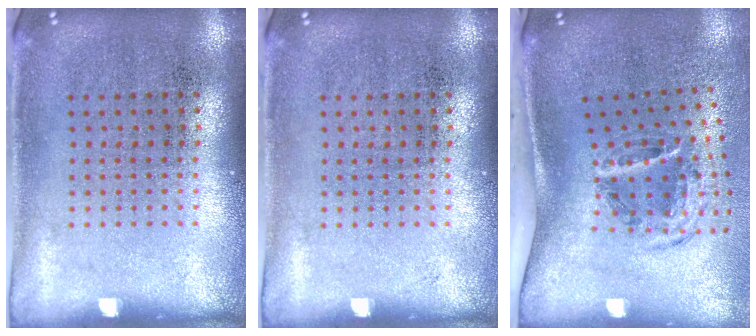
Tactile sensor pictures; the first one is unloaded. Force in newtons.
{"total": 0.0}
{"total": 2.0, "press": 1.2, "slide": 1.5}